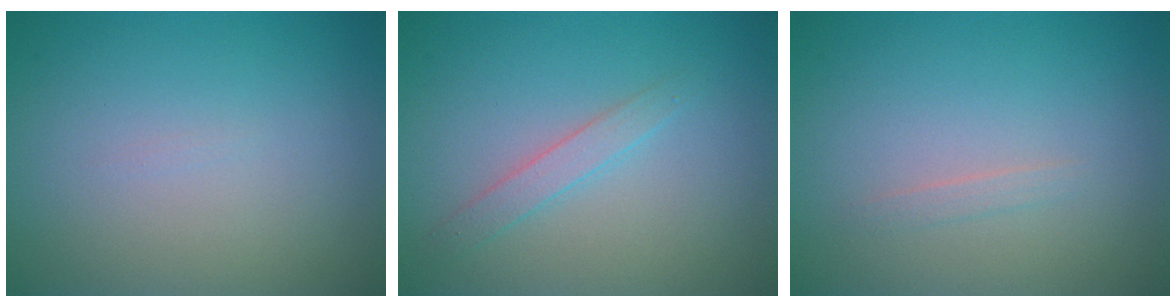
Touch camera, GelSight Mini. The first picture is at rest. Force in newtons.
{"total": 1.6, "press": 1.6, "slide": 0.1}
{"total": 0.6, "press": 0.6, "slide": 0.1}